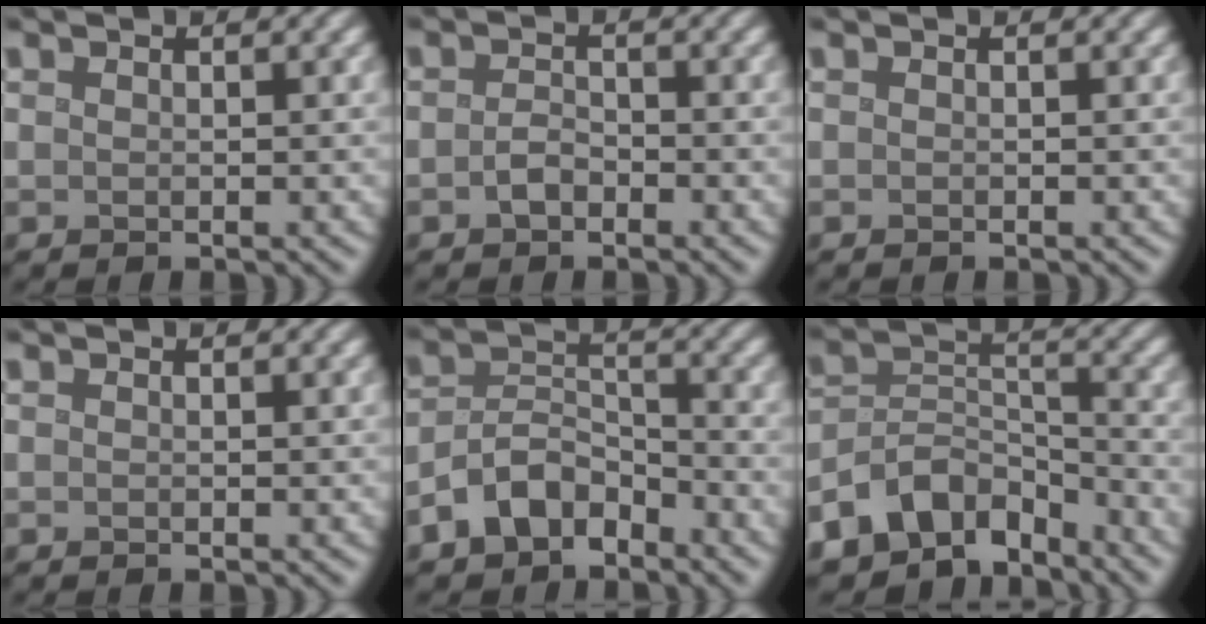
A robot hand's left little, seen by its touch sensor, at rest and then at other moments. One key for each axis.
{"total": 1.4, "fx": -1.0, "fy": 0.7, "fz": 0.7, "tx": -0.016, "ty": 0.001, "tz": -0.023}
{"total": 0.0}
{"total": 0.0}
{"total": 4.8, "fx": -3.5, "fy": 2.5, "fz": 2.1, "tx": -0.036, "ty": 0.006, "tz": -0.076}
{"total": 8.0, "fx": -6.5, "fy": 4.0, "fz": 2.5, "tx": -0.032, "ty": 0.000, "tz": -0.127}